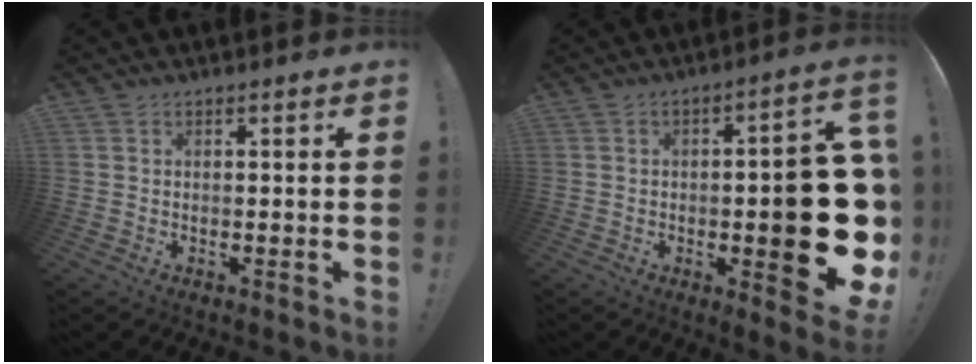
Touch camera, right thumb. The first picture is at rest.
{"total": 19.2, "force": [-2.7, 5.3, 18.3], "torque": [-0.223, -0.007, -0.030]}